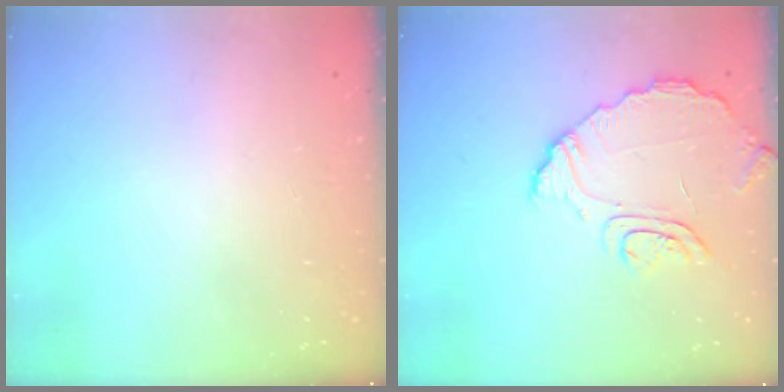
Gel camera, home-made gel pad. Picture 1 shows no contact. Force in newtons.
{"total": 9.0, "press": 9.0, "slide": 1.1}